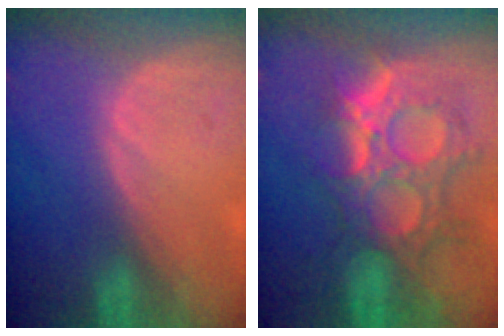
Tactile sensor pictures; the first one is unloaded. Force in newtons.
{"total": 12.0, "press": 10.7, "slide": 5.4}